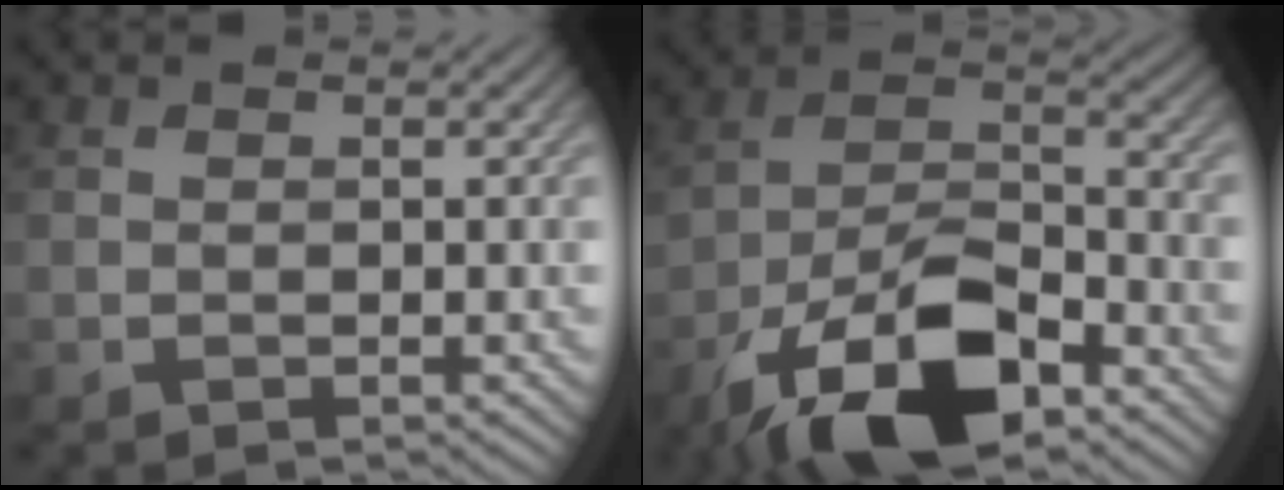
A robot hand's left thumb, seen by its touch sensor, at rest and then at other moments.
{"total": 14.2, "force": [-8.7, 5.6, 9.7], "torque": [-0.187, -0.007, -0.177]}